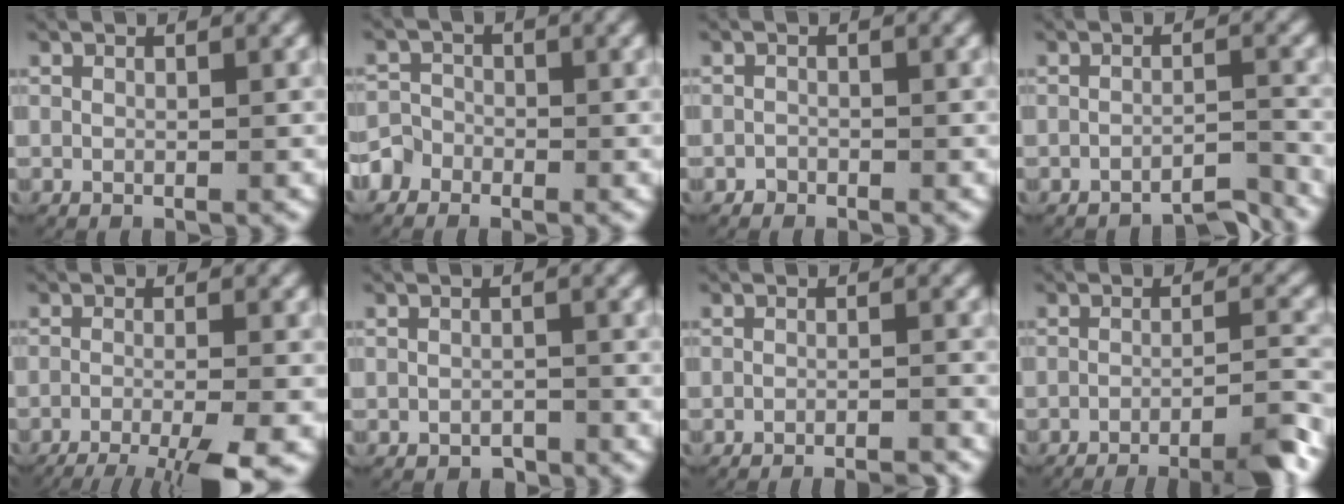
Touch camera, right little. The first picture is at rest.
{"total": 3.2, "force": [-1.7, 2.7, 0.5], "torque": [-0.015, -0.006, -0.035]}
{"total": 0.7, "force": [-0.5, 0.5, -0.3], "torque": [0.004, -0.004, -0.010]}
{"total": 3.4, "force": [-3.3, 0.3, 0.8], "torque": [0.000, -0.001, -0.057]}
{"total": 8.7, "force": [-6.2, 3.2, 5.2], "torque": [-0.079, -0.027, -0.083]}
{"total": 1.2, "force": [-1.1, 0.5, 0.0], "torque": [0.003, -0.002, -0.018]}
{"total": 3.9, "force": [-3.8, 0.5, 0.7], "torque": [0.000, -0.006, -0.058]}
{"total": 9.8, "force": [-8.3, 2.3, 4.8], "torque": [-0.046, -0.014, -0.122]}